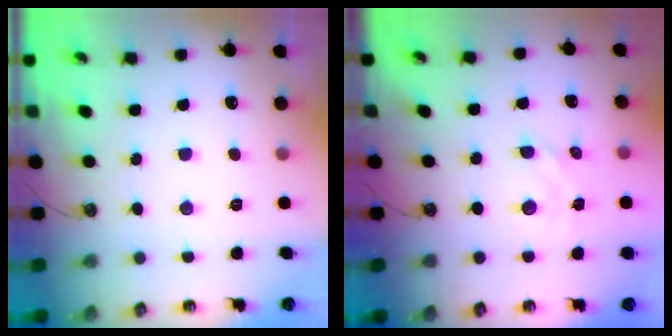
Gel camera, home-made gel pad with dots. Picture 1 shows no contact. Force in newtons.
{"total": 2.8, "press": 2.8, "slide": 0.4}